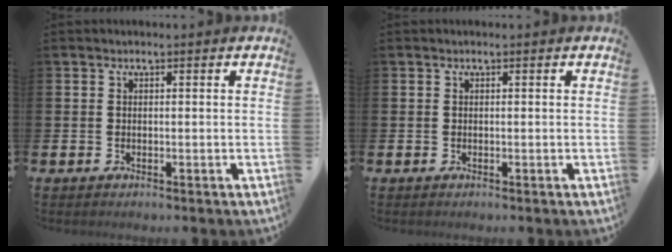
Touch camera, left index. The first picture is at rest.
{"total": 0.0}